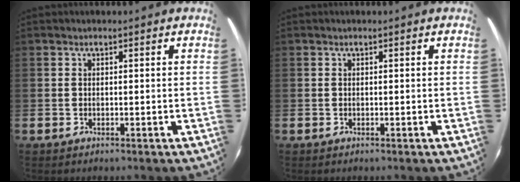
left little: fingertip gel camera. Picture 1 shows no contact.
{"total": 0.0}